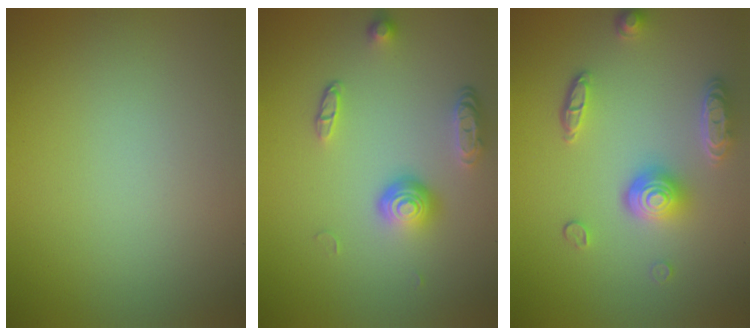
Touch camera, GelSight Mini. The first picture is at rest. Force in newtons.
{"total": 3.9, "press": 2.9, "slide": 2.7}
{"total": 4.9, "press": 3.7, "slide": 3.2}